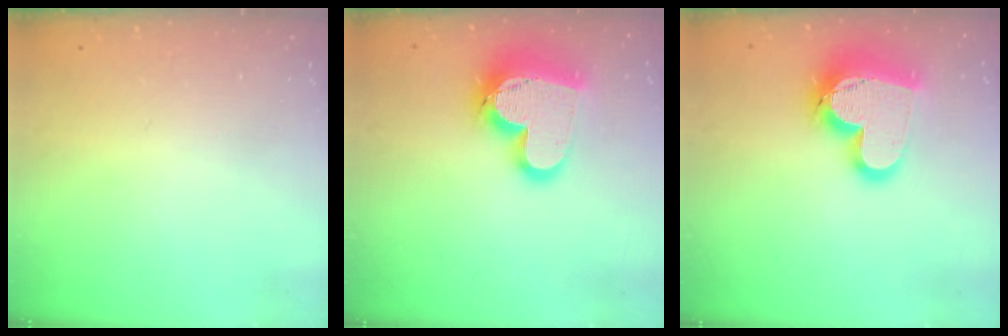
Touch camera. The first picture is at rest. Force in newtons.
{"total": 17.4, "press": 17.4, "slide": 1.3}
{"total": 17.4, "press": 17.4, "slide": 1.3}